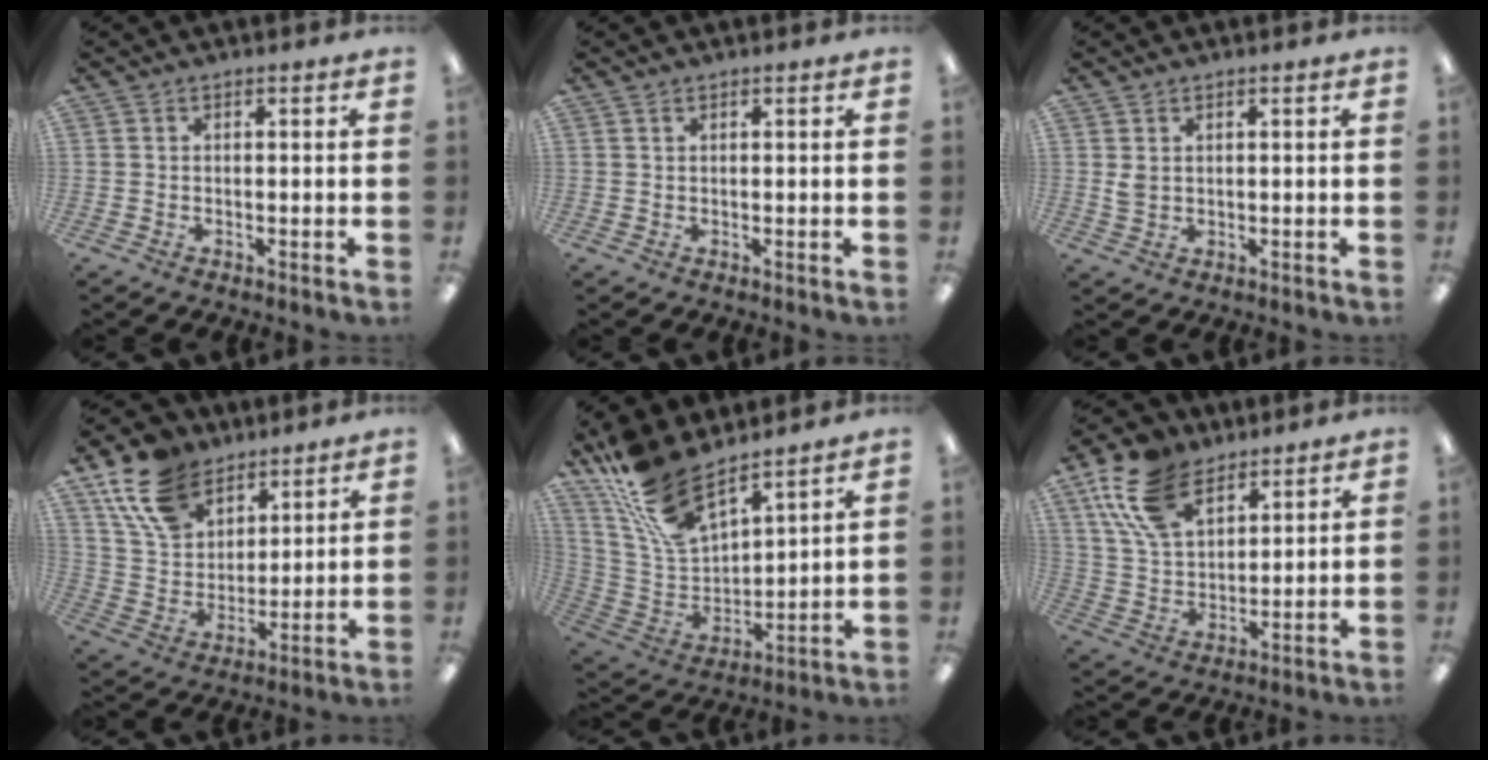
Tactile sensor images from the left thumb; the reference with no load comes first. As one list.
[{"total": 0.8, "force": [0.6, 0.3, 0.4], "torque": [-0.009, 0.003, 0.010]}, {"total": 2.4, "force": [1.0, 1.6, 1.5], "torque": [-0.031, 0.002, 0.018]}, {"total": 16.0, "force": [10.8, 10.0, 6.4], "torque": [-0.135, -0.046, 0.210]}, {"total": 16.9, "force": [13.4, 6.6, 8.0], "torque": [-0.198, -0.075, 0.251]}, {"total": 16.5, "force": [10.2, 9.4, 9.0], "torque": [-0.191, -0.030, 0.195]}]